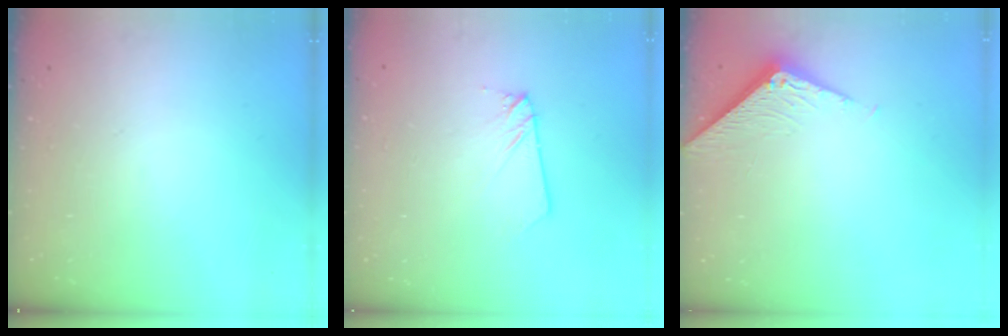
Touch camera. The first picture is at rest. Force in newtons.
{"total": 2.4, "press": 2.4, "slide": 0.1}
{"total": 6.7, "press": 6.7, "slide": 0.1}